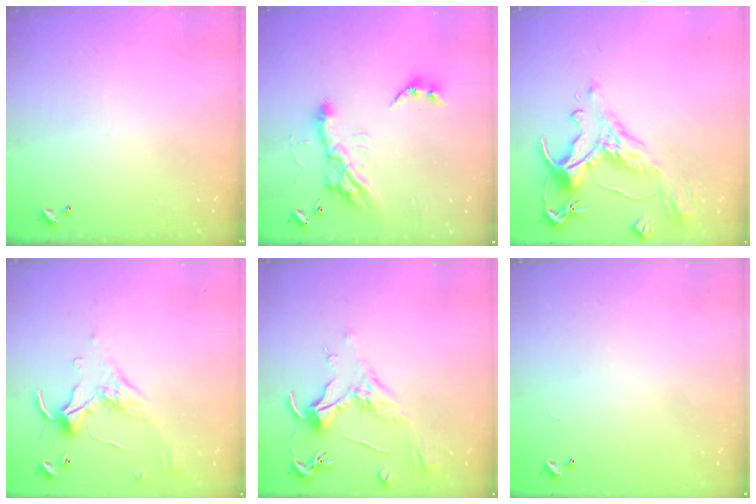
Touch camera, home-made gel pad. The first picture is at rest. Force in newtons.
{"total": 13.4, "press": 13.3, "slide": 0.8}
{"total": 1.6, "press": 0.7, "slide": 1.4}
{"total": 0.7, "press": 0.6, "slide": 0.4}
{"total": 2.1, "press": 2.0, "slide": 0.8}
{"total": 9.3, "press": 9.3, "slide": 0.3}